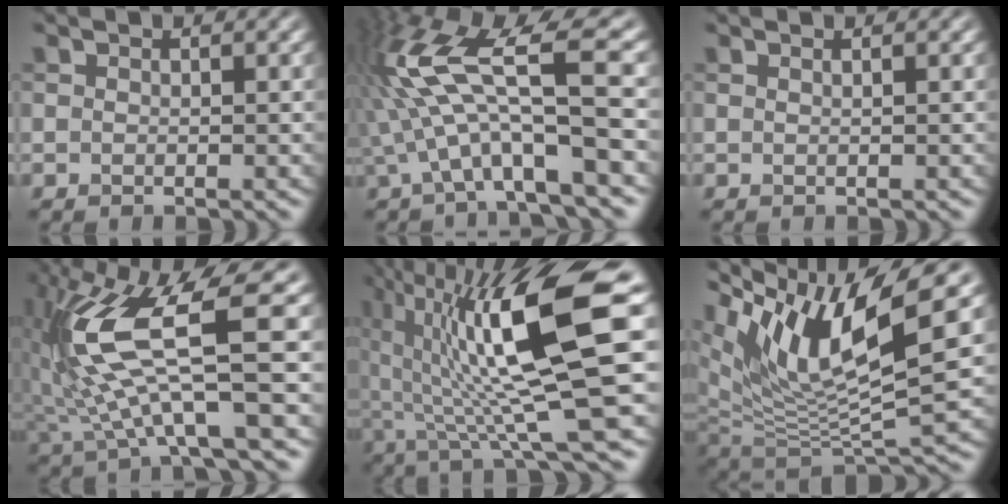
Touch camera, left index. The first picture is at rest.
{"total": 11.3, "force": [1.0, 2.6, 10.9], "torque": [-0.205, 0.018, 0.019]}
{"total": 0.9, "force": [0.5, 0.4, 0.6], "torque": [-0.002, -0.002, -0.002]}
{"total": 10.3, "force": [0.9, 2.5, 10.0], "torque": [-0.206, -0.003, 0.021]}
{"total": 14.5, "force": [2.8, 2.6, 14.0], "torque": [-0.230, 0.009, 0.051]}
{"total": 11.0, "force": [5.7, 3.1, 8.9], "torque": [-0.168, -0.004, 0.113]}